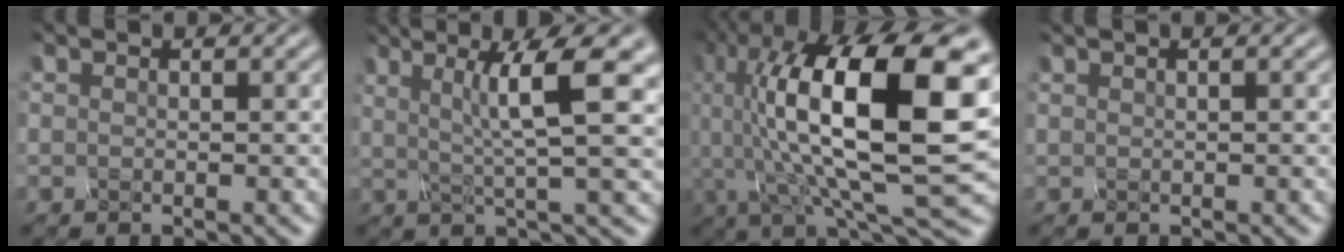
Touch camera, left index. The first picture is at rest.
{"total": 7.6, "force": [1.9, 1.0, 7.3], "torque": [-0.136, 0.011, 0.050]}
{"total": 16.1, "force": [0.4, 6.0, 15.0], "torque": [-0.265, 0.019, 0.007]}
{"total": 0.9, "force": [0.5, 0.4, 0.6], "torque": [0.000, 0.006, -0.002]}